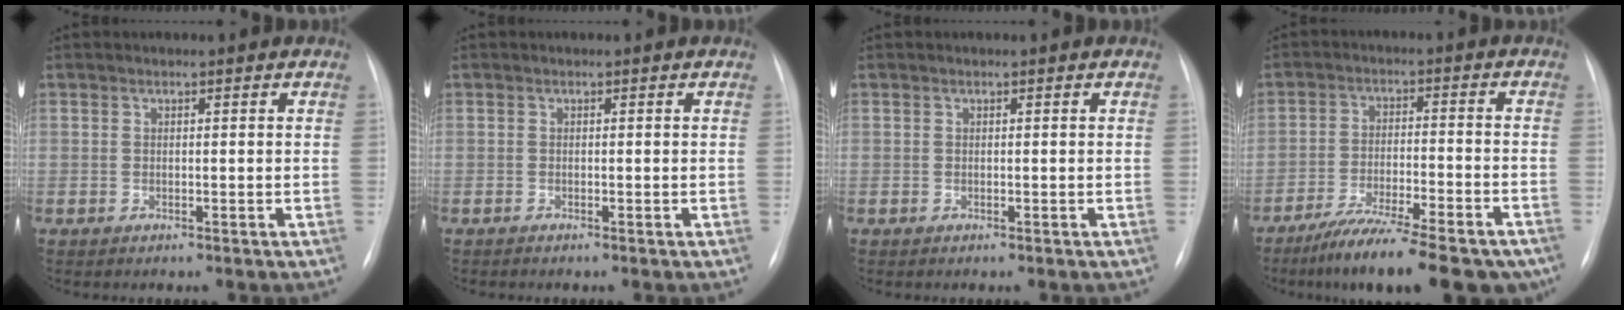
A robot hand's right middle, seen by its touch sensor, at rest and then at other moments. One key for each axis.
{"total": 0.0}
{"total": 0.0}
{"total": 18.0, "fx": -14.2, "fy": 3.6, "fz": 10.4, "tx": -0.119, "ty": -0.003, "tz": -0.215}